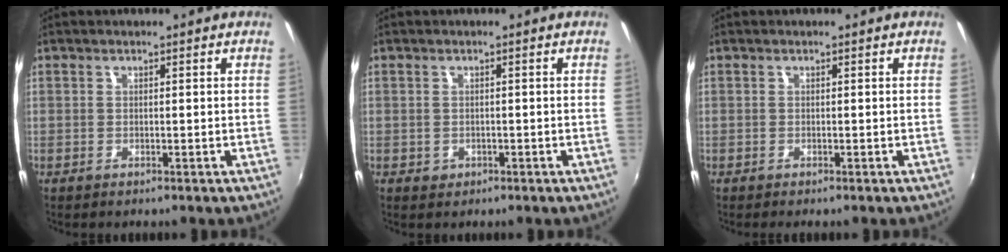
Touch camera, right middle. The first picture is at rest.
{"total": 1.4, "force": [-0.4, 1.3, 0.4], "torque": [-0.007, -0.002, -0.003]}
{"total": 0.0}